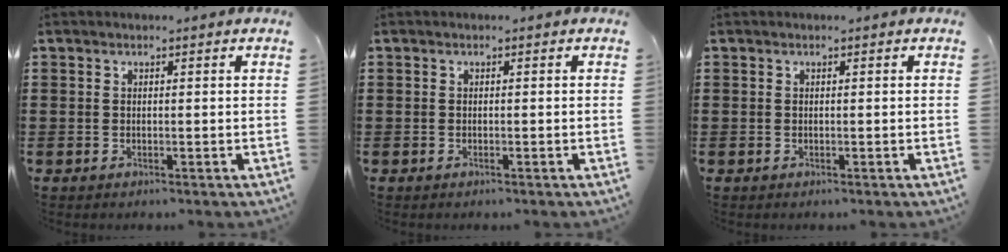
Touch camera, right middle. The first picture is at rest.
{"total": 0.0}
{"total": 0.0}